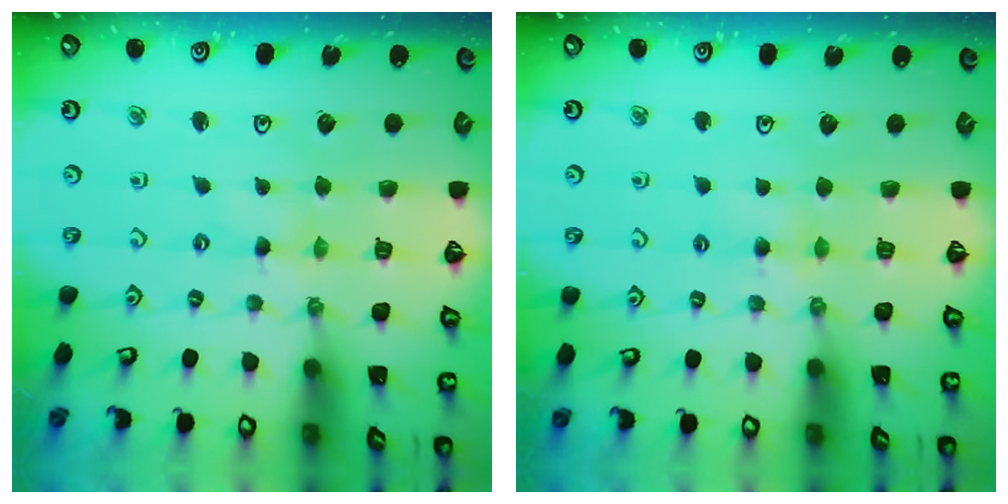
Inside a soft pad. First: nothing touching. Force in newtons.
{"total": 5.0, "press": 5.0, "slide": 0.6}